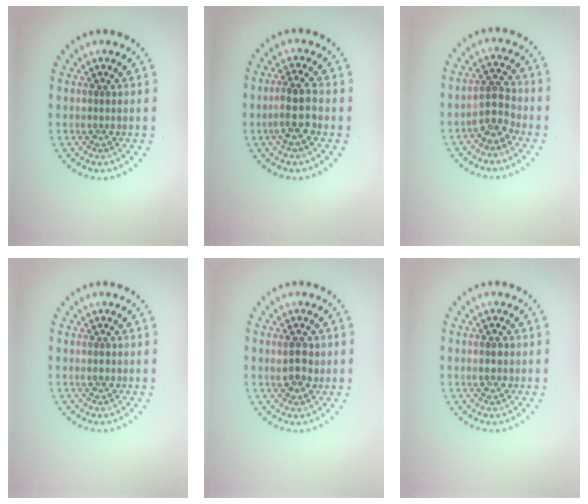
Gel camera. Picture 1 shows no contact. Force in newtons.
{"total": 2.9, "press": 2.6, "slide": 1.3}
{"total": 2.9, "press": 2.7, "slide": 1.0}
{"total": 1.0, "press": 0.9, "slide": 0.1}
{"total": 2.4, "press": 2.4, "slide": 0.4}
{"total": 1.7, "press": 1.6, "slide": 0.3}